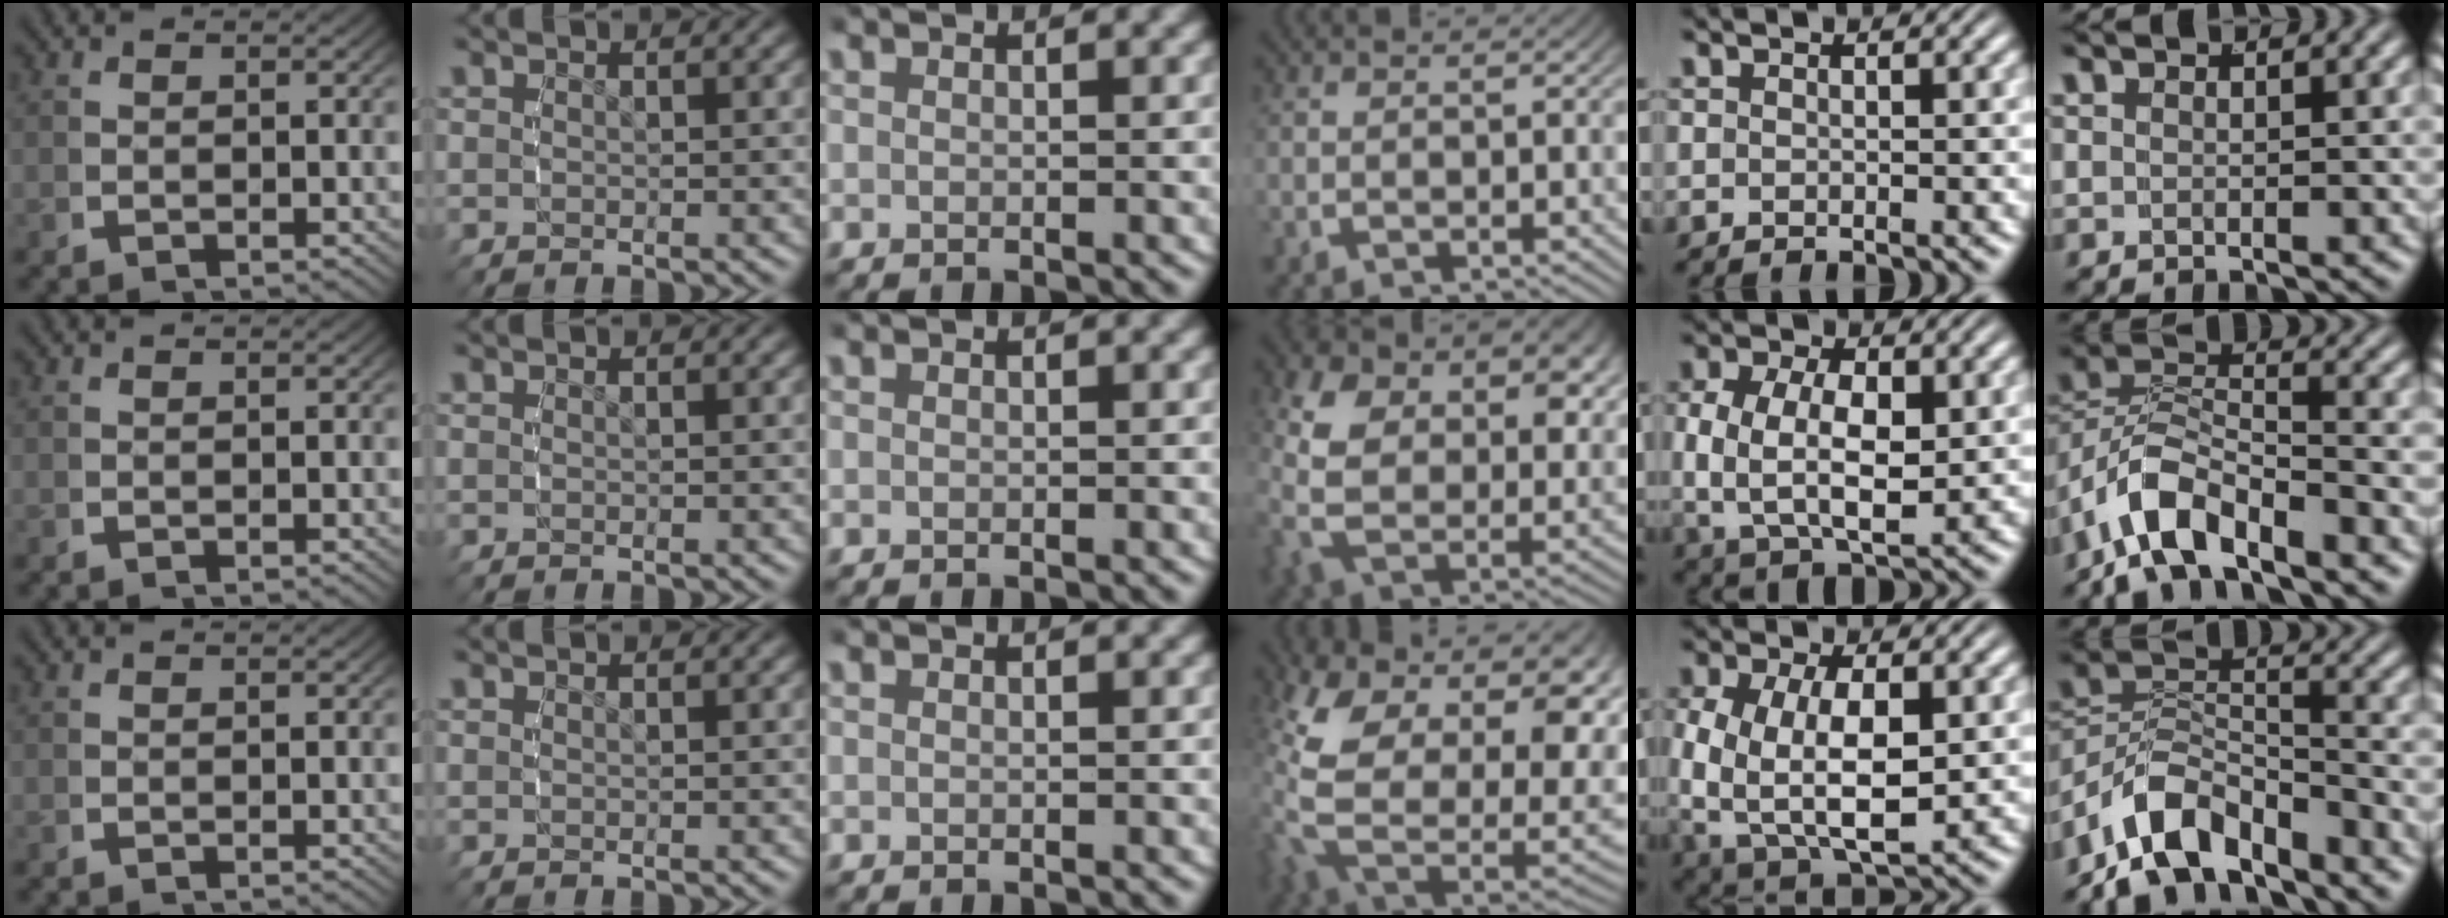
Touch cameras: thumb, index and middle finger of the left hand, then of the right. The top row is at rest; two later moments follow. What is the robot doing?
{"motion": "grasp_and_lifting", "object": "backpack"}